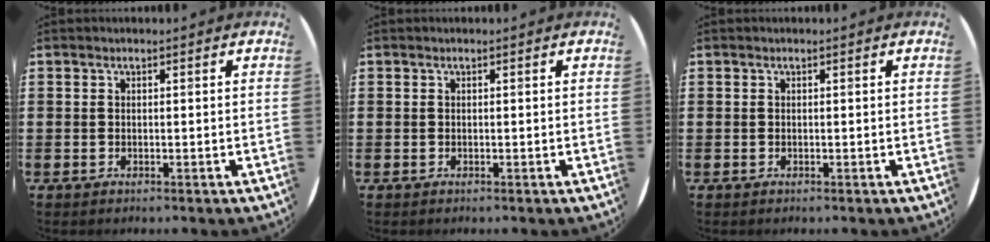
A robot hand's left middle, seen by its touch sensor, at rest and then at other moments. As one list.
[{"total": 0.0}, {"total": 0.0}]